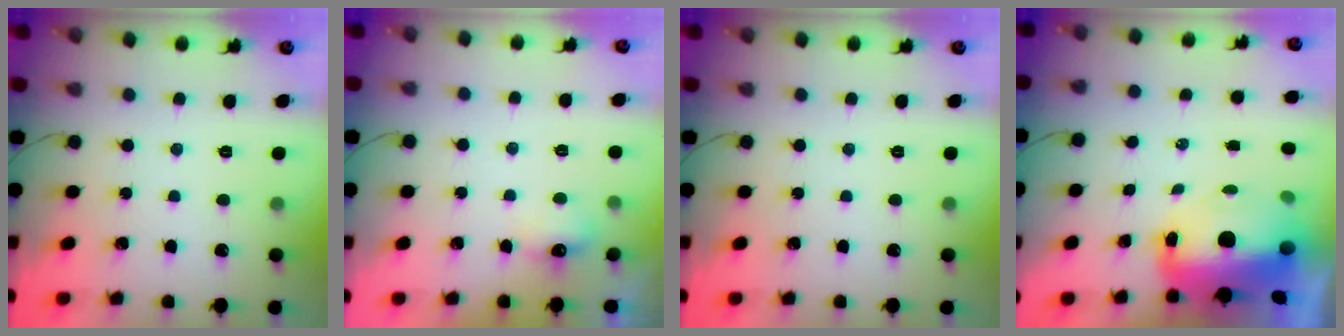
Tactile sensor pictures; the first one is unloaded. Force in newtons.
{"total": 5.1, "press": 5.0, "slide": 1.0}
{"total": 0.0}
{"total": 14.6, "press": 10.5, "slide": 10.1}